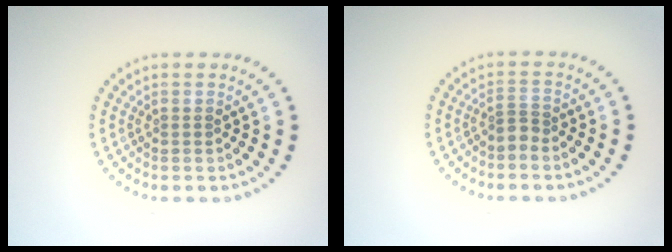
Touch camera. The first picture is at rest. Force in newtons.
{"total": 1.2, "press": 0.8, "slide": 0.9}